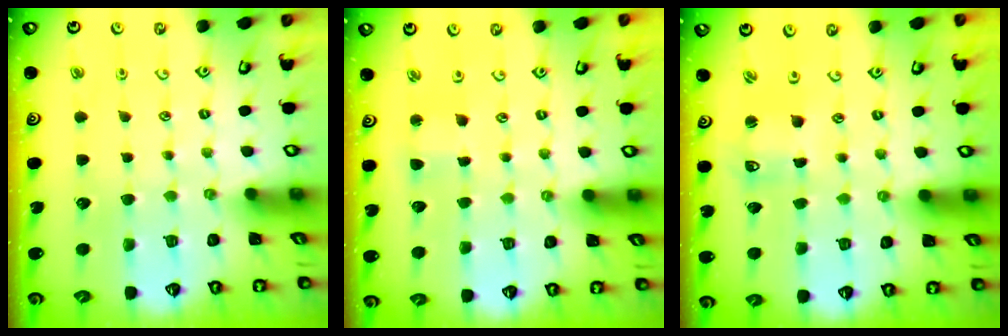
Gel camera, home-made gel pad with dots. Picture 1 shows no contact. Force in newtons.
{"total": 2.5, "press": 2.5, "slide": 0.3}
{"total": 2.6, "press": 2.6, "slide": 0.2}